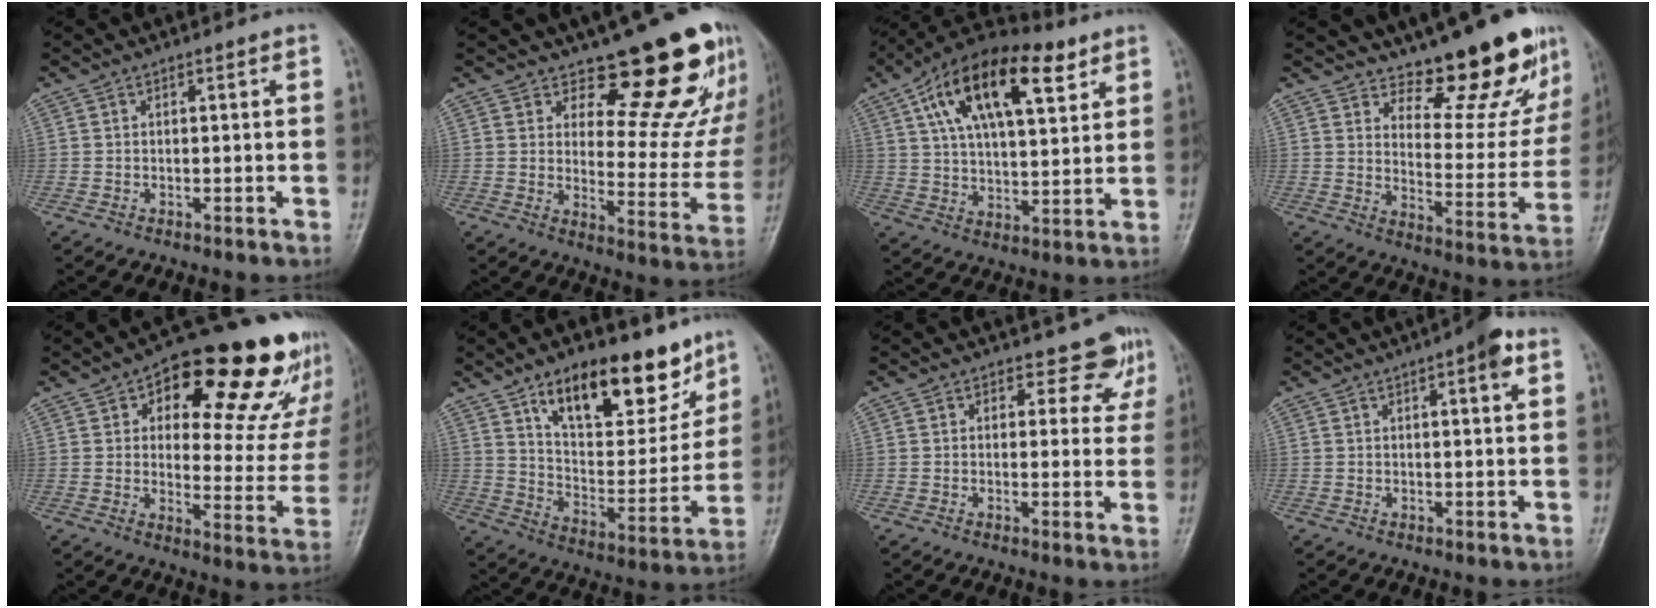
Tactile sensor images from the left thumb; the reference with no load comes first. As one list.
[{"total": 17.1, "force": [13.2, 6.8, 8.6], "torque": [-0.044, -0.115, 0.167]}, {"total": 20.0, "force": [9.2, 8.9, 15.3], "torque": [-0.237, -0.007, 0.155]}, {"total": 16.0, "force": [13.0, 5.1, 7.8], "torque": [-0.057, -0.113, 0.180]}, {"total": 25.2, "force": [14.1, 10.9, 17.8], "torque": [-0.180, -0.035, 0.191]}, {"total": 20.3, "force": [13.0, 9.1, 12.7], "torque": [-0.138, -0.068, 0.216]}, {"total": 5.0, "force": [3.6, 3.2, 1.2], "torque": [0.020, -0.023, 0.031]}, {"total": 4.4, "force": [1.9, 1.1, 3.8], "torque": [-0.049, 0.000, 0.021]}]